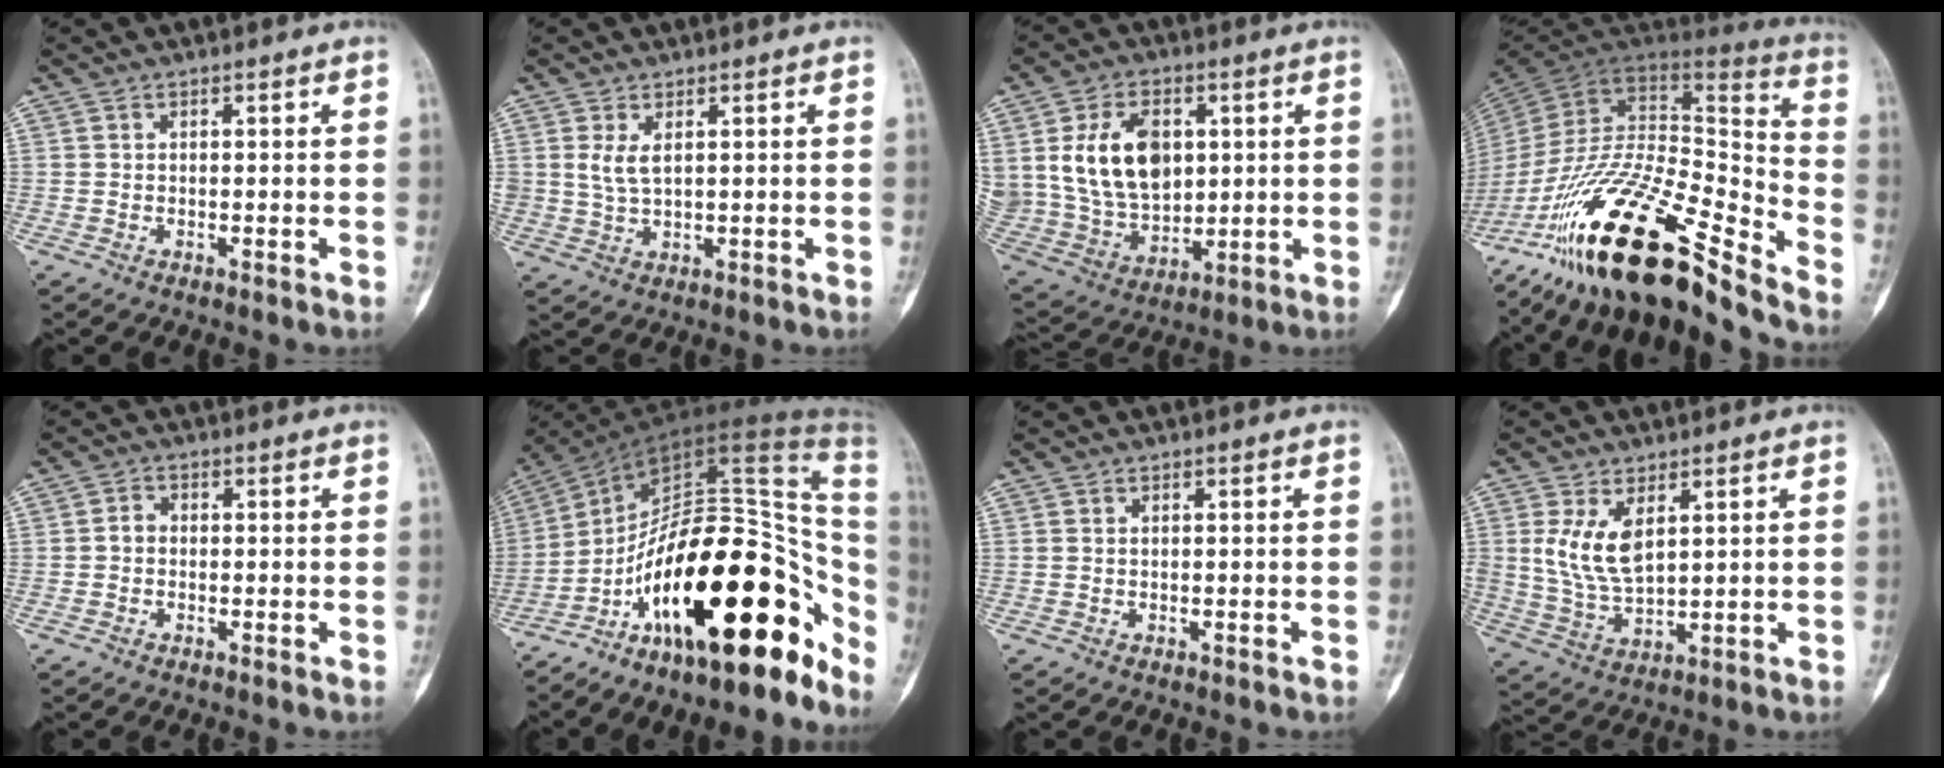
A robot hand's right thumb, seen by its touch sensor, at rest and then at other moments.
{"total": 3.5, "force": [1.1, 2.0, 2.7], "torque": [-0.049, -0.007, 0.029]}
{"total": 17.3, "force": [3.7, 11.9, 12.0], "torque": [-0.187, -0.009, 0.087]}
{"total": 27.2, "force": [-19.6, 6.8, 17.7], "torque": [-0.315, 0.068, -0.348]}
{"total": 2.1, "force": [-0.3, 1.8, 1.0], "torque": [-0.006, 0.008, -0.012]}
{"total": 31.8, "force": [-11.6, 13.0, 26.6], "torque": [-0.296, 0.105, -0.186]}
{"total": 0.0}
{"total": 9.1, "force": [2.8, 4.9, 7.1], "torque": [-0.127, -0.014, 0.070]}